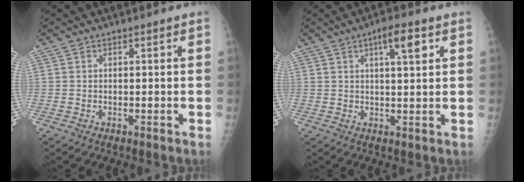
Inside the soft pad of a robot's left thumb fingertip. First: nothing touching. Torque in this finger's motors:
{"motor_torque": [0.20, 0.40, 0.50, -0.18, 0.00]}